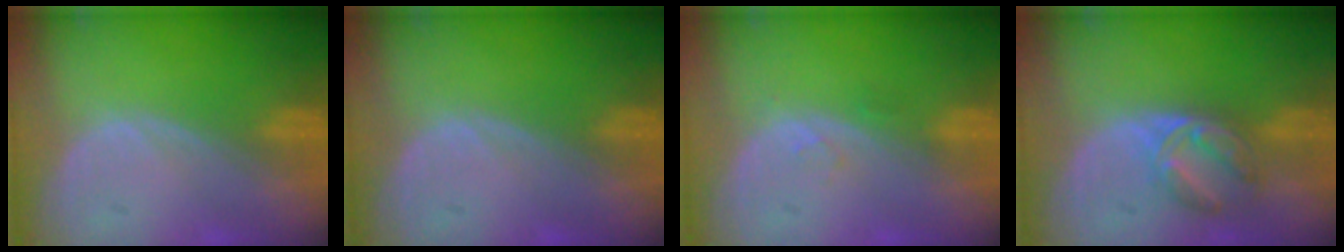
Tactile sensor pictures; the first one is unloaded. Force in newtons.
{"total": 0.0}
{"total": 1.1, "press": 1.0, "slide": 0.1}
{"total": 6.0, "press": 5.6, "slide": 2.2}